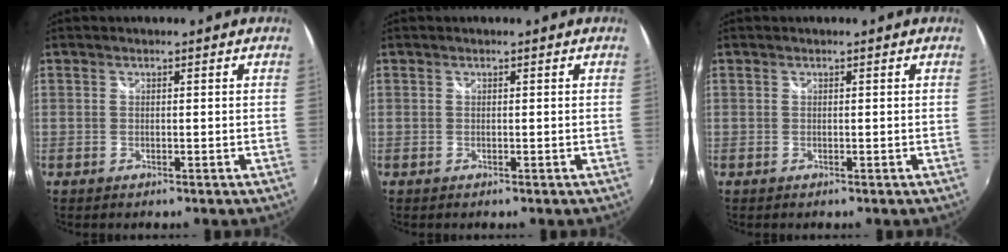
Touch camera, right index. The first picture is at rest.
{"total": 0.0}
{"total": 0.0}